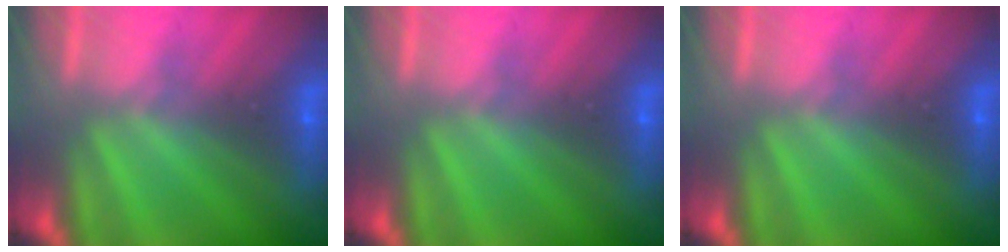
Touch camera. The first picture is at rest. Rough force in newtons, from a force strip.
{"total": 0.0}
{"total": 0.0}